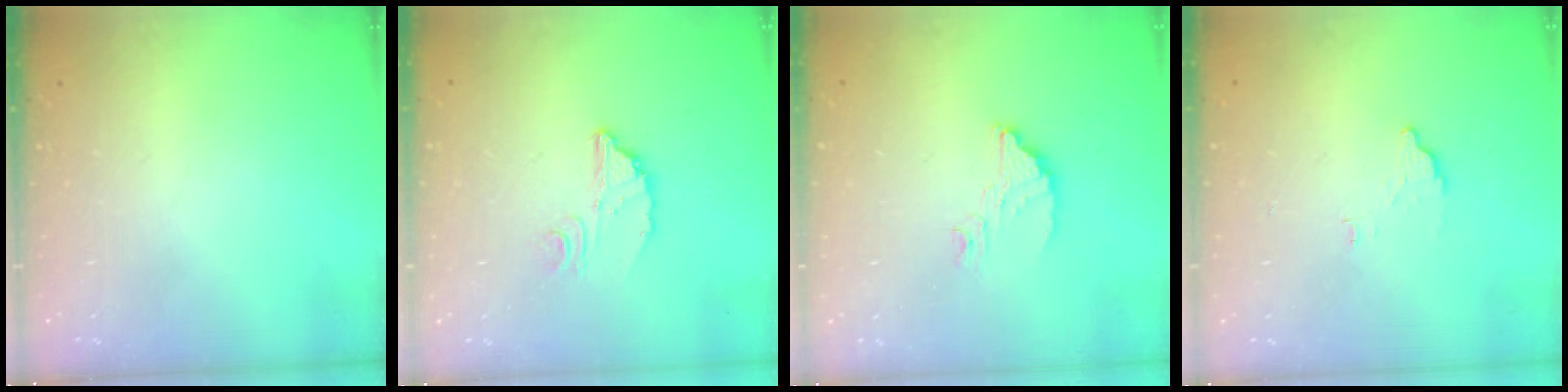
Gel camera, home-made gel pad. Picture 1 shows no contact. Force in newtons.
{"total": 3.1, "press": 3.1, "slide": 0.2}
{"total": 3.7, "press": 3.7, "slide": 0.1}
{"total": 3.9, "press": 3.8, "slide": 0.3}